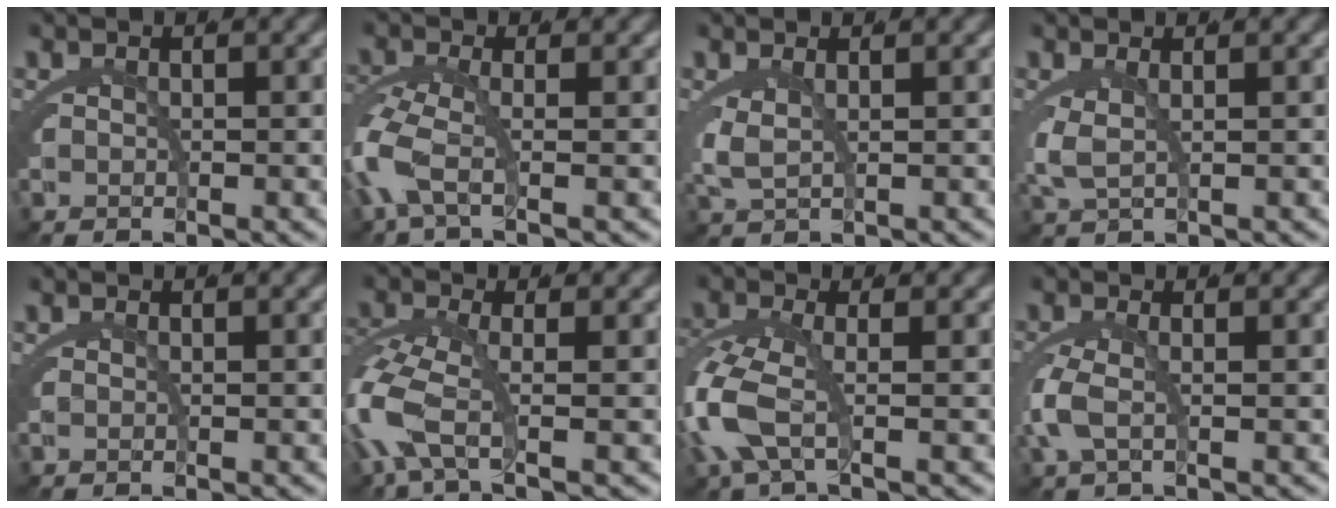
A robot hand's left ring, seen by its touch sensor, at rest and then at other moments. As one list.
[{"total": 3.4, "force": [-0.9, 0.9, 3.1], "torque": [-0.098, -0.022, -0.004]}, {"total": 2.0, "force": [0.6, 0.6, 1.8], "torque": [-0.054, -0.018, 0.027]}, {"total": 2.4, "force": [0.5, 0.8, 2.2], "torque": [-0.063, -0.017, 0.022]}, {"total": 0.0}, {"total": 3.9, "force": [-1.2, 1.1, 3.6], "torque": [-0.111, -0.027, -0.005]}, {"total": 4.5, "force": [-1.0, 1.7, 4.1], "torque": [-0.125, -0.023, -0.004]}, {"total": 3.0, "force": [0.1, 1.0, 2.8], "torque": [-0.074, -0.004, 0.005]}]